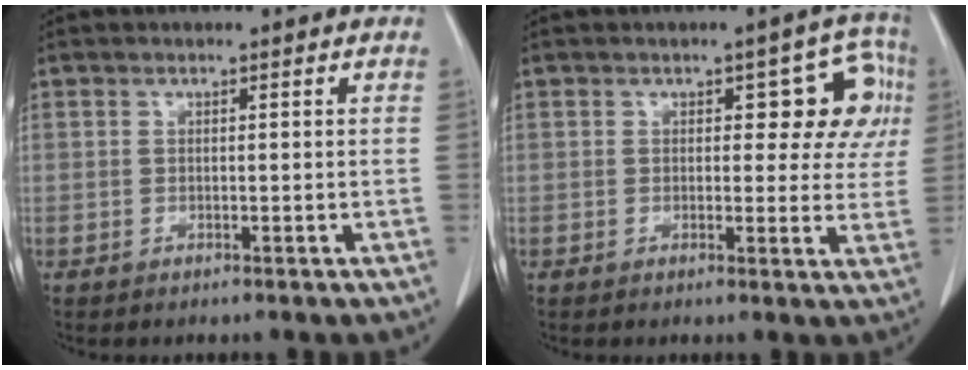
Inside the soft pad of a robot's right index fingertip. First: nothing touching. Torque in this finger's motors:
{"motor_torque": [0.30, 0.27, 0.10, 0.04]}